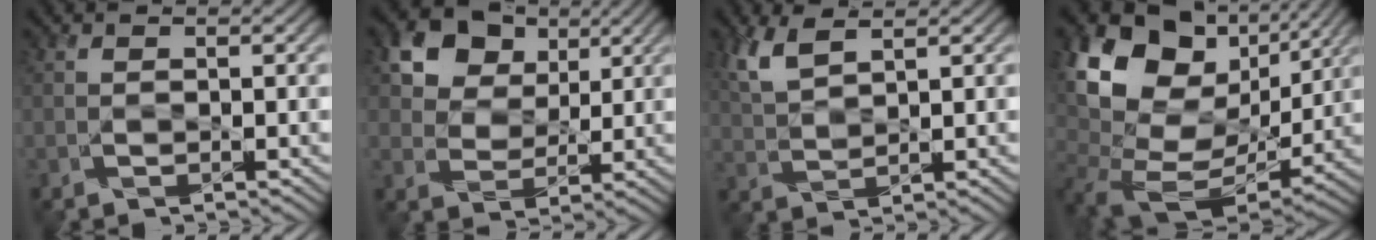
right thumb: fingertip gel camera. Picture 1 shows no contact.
{"total": 11.9, "force": [6.1, 8.5, 5.7], "torque": [-0.155, 0.011, 0.123]}
{"total": 4.9, "force": [3.1, 1.6, 3.5], "torque": [-0.096, 0.006, 0.067]}
{"total": 19.1, "force": [5.4, 14.0, 11.8], "torque": [-0.262, 0.009, 0.122]}